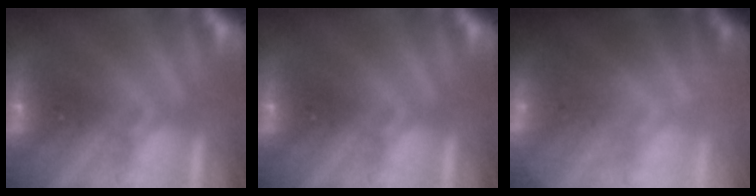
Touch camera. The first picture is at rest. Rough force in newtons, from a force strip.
{"total": 0.0}
{"total": 8.7}